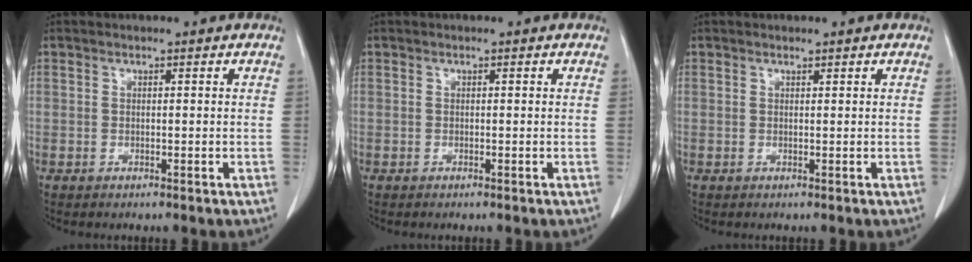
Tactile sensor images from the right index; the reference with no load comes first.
{"total": 0.0}
{"total": 0.0}